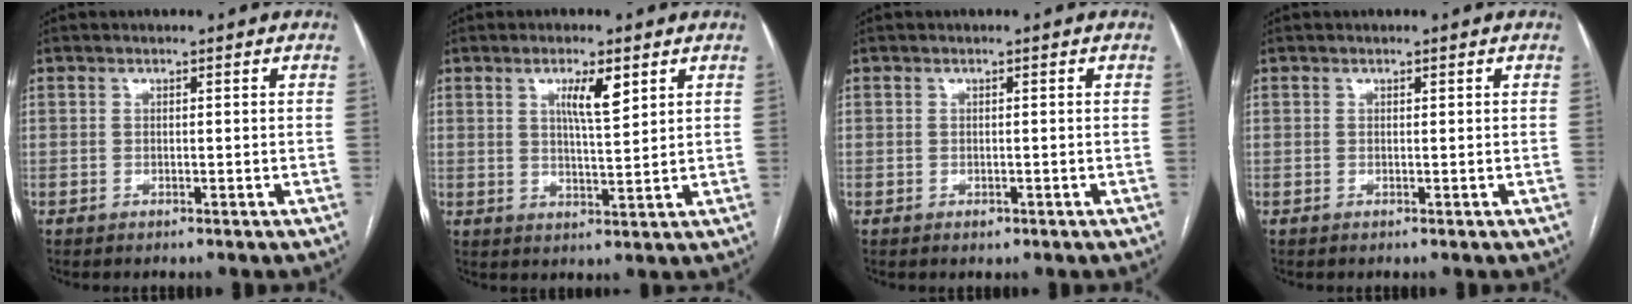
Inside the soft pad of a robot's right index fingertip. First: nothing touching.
{"total": 5.2, "force": [2.5, 0.8, 4.4], "torque": [-0.078, -0.001, 0.044]}
{"total": 0.7, "force": [-0.4, 0.5, 0.3], "torque": [-0.004, 0.001, -0.003]}
{"total": 0.0}